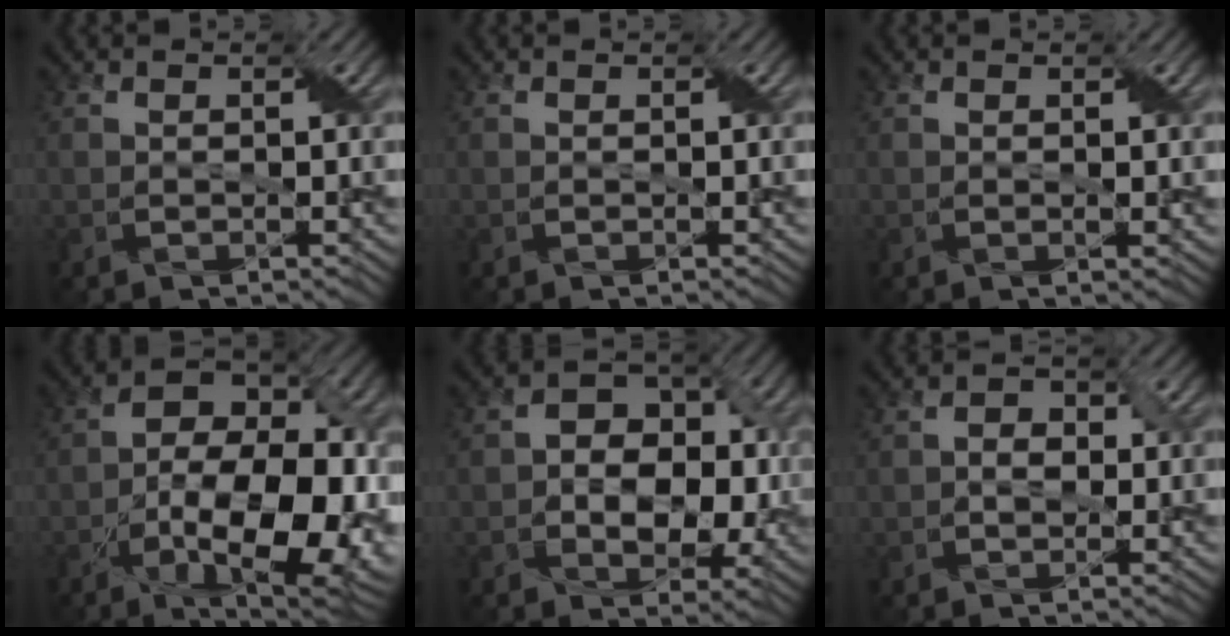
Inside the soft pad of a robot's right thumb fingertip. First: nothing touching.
{"total": 0.0}
{"total": 0.8, "force": [0.2, 0.2, 0.7], "torque": [-0.012, -0.002, 0.003]}
{"total": 16.9, "force": [-5.5, 8.6, 13.4], "torque": [-0.205, -0.010, -0.095]}
{"total": 9.4, "force": [-0.3, 6.6, 6.6], "torque": [-0.097, 0.001, -0.016]}
{"total": 2.3, "force": [-0.3, 1.7, 1.5], "torque": [-0.027, 0.001, -0.009]}